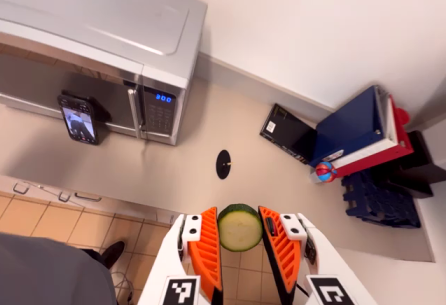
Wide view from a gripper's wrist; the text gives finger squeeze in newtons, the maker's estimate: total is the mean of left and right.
{"total": 9.0, "left": 9.3, "right": 8.8}